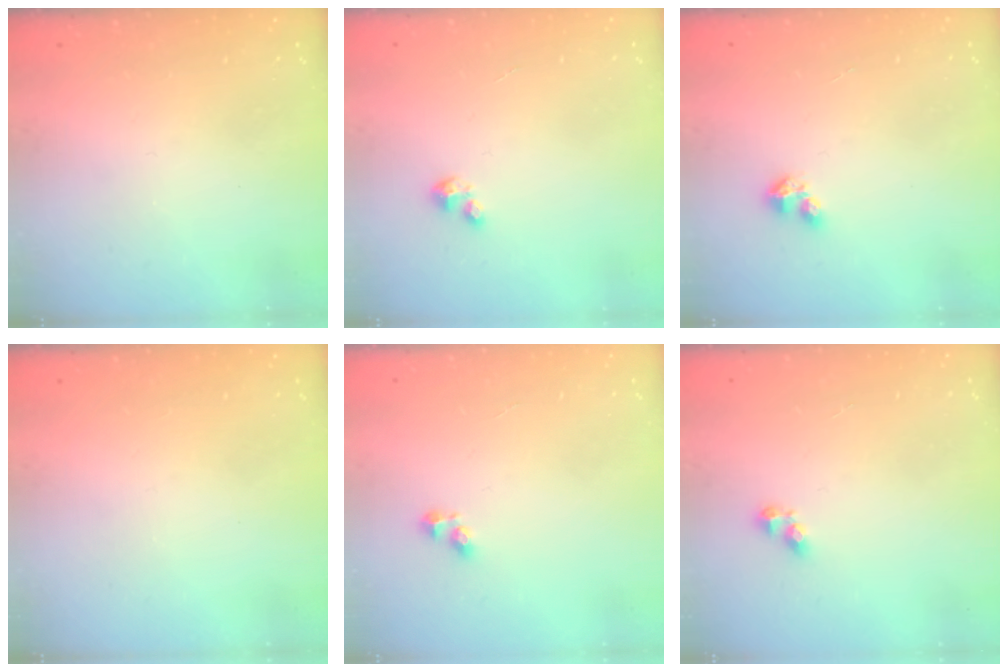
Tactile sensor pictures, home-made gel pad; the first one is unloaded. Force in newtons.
{"total": 2.0, "press": 2.0, "slide": 0.2}
{"total": 2.7, "press": 2.7, "slide": 0.3}
{"total": 0.0}
{"total": 2.6, "press": 2.6, "slide": 0.2}
{"total": 3.5, "press": 3.5, "slide": 0.4}